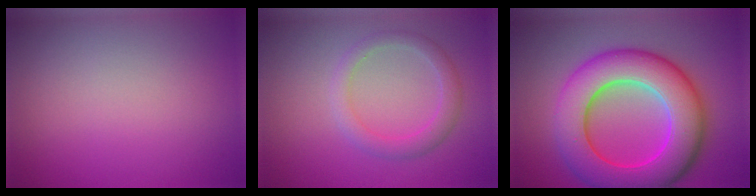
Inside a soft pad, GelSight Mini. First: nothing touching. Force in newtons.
{"total": 2.4, "press": 2.4, "slide": 0.2}
{"total": 11.2, "press": 11.2, "slide": 0.2}